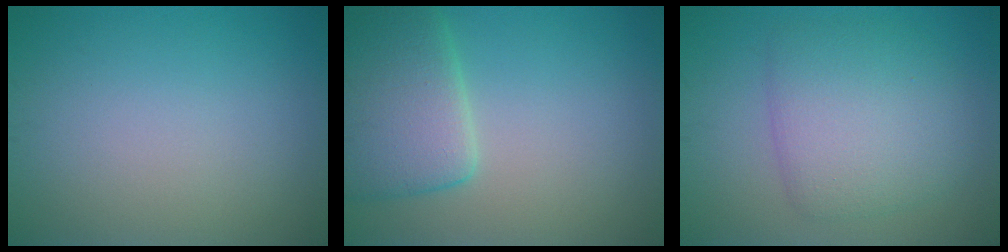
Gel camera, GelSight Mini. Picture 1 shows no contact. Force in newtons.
{"total": 6.2, "press": 6.2, "slide": 0.4}
{"total": 5.6, "press": 5.6, "slide": 0.3}